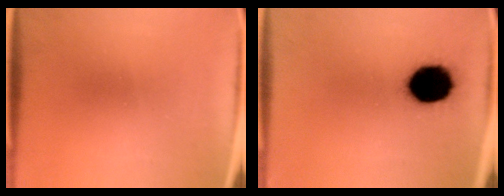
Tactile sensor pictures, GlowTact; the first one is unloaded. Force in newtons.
{"total": 13.9}